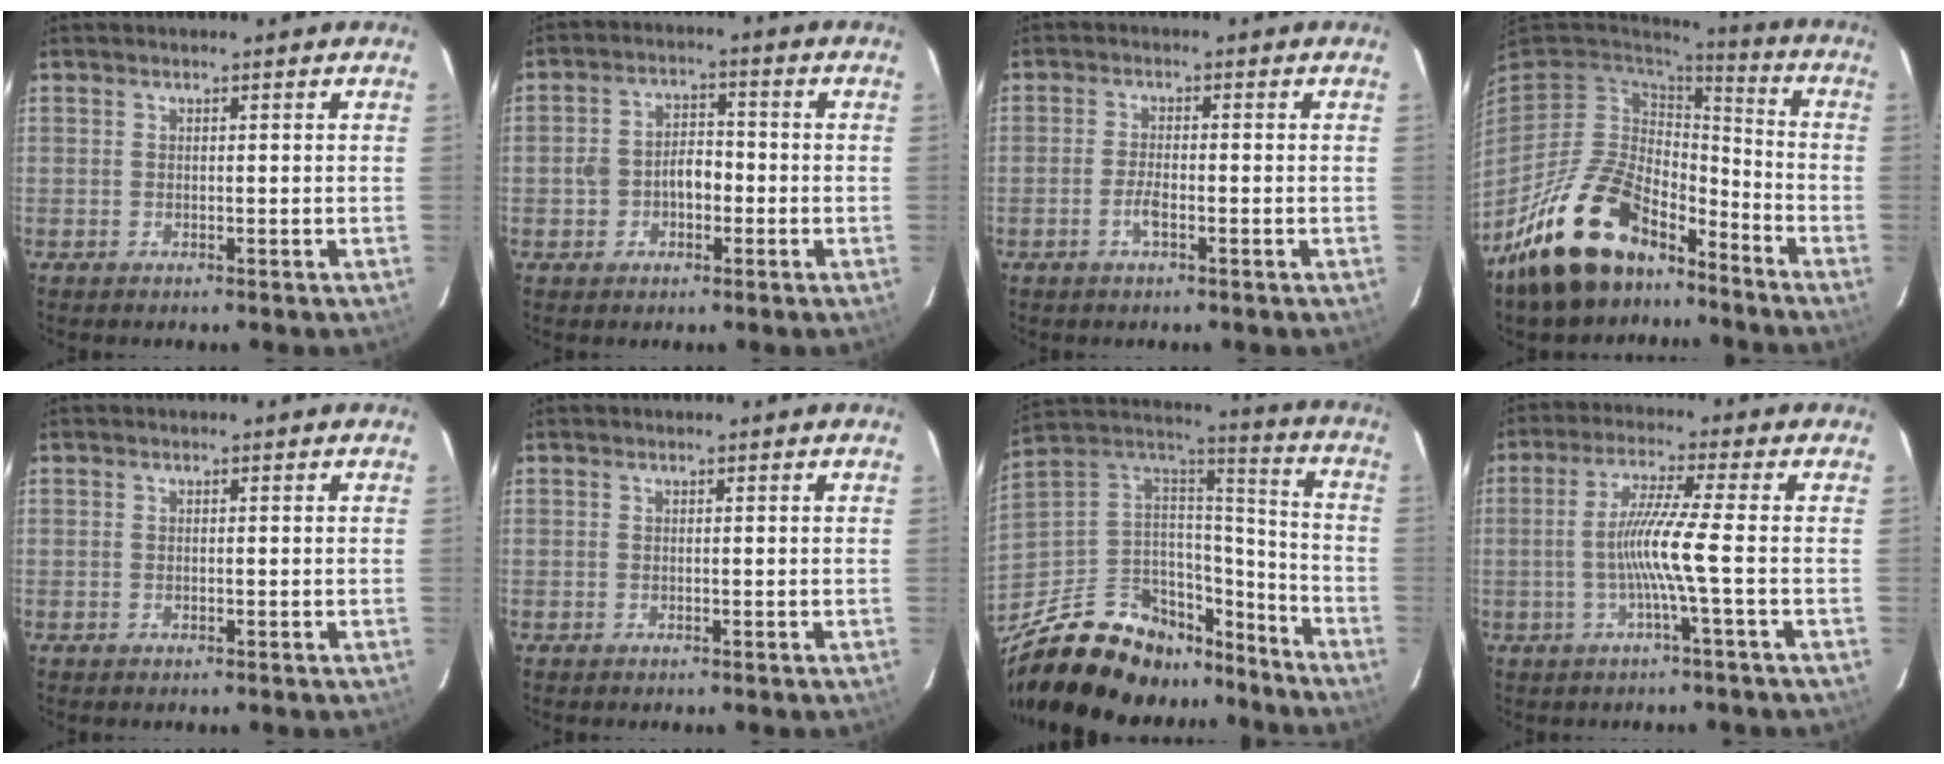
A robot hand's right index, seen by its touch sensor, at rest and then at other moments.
{"total": 5.4, "force": [-1.5, 4.0, 3.2], "torque": [-0.060, 0.016, -0.021]}
{"total": 1.4, "force": [-0.7, 0.4, 1.2], "torque": [-0.024, 0.000, -0.013]}
{"total": 20.4, "force": [-14.2, 10.1, 10.5], "torque": [-0.220, 0.000, -0.234]}
{"total": 0.0}
{"total": 0.0}
{"total": 29.1, "force": [-20.2, 14.7, 14.9], "torque": [-0.304, 0.032, -0.304]}
{"total": 7.4, "force": [-1.8, -1.8, 6.9], "torque": [-0.141, -0.003, -0.031]}